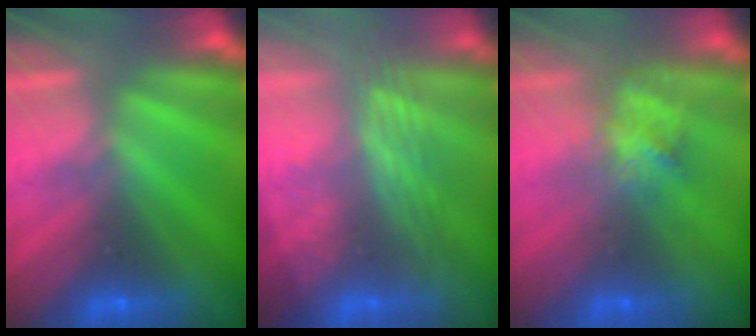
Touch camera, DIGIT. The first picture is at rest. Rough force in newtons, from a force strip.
{"total": 3.0}
{"total": 2.8}